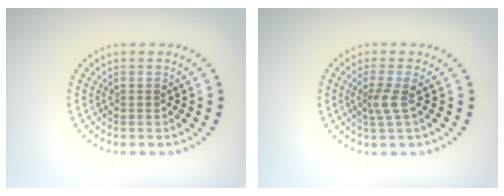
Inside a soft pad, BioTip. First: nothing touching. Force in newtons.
{"total": 2.0, "press": 1.4, "slide": 1.4}